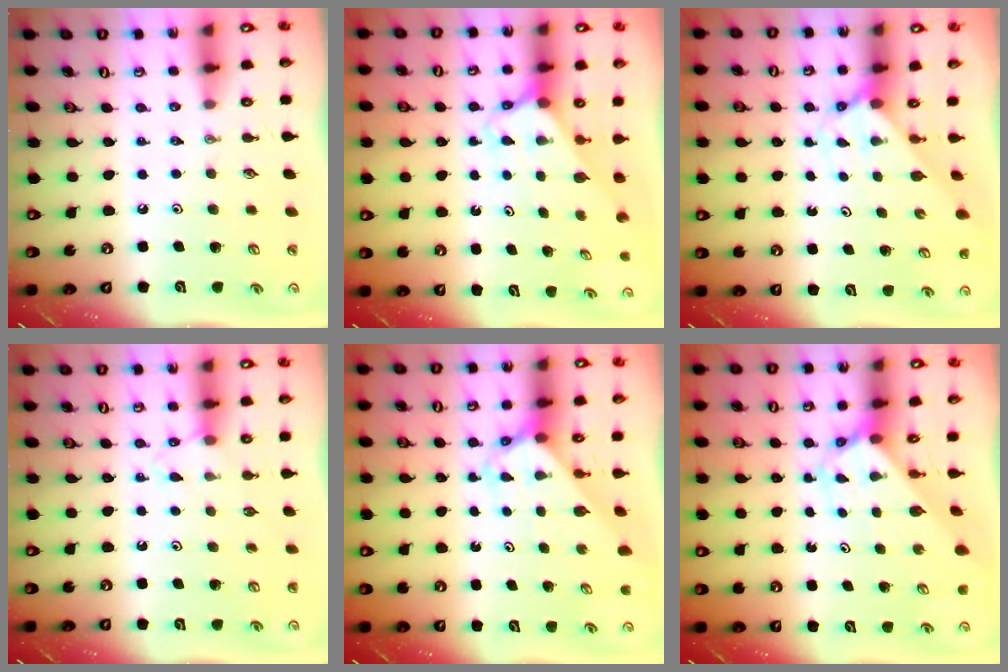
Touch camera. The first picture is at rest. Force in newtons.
{"total": 2.6, "press": 2.6, "slide": 0.2}
{"total": 2.6, "press": 2.6, "slide": 0.2}
{"total": 5.8, "press": 5.7, "slide": 0.7}
{"total": 2.9, "press": 2.9, "slide": 0.1}
{"total": 2.7, "press": 2.7, "slide": 0.2}